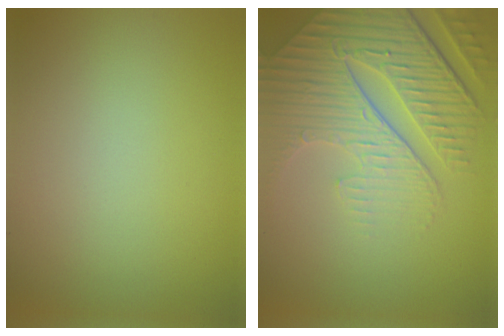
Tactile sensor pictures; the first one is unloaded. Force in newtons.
{"total": 8.7, "press": 6.1, "slide": 6.2}